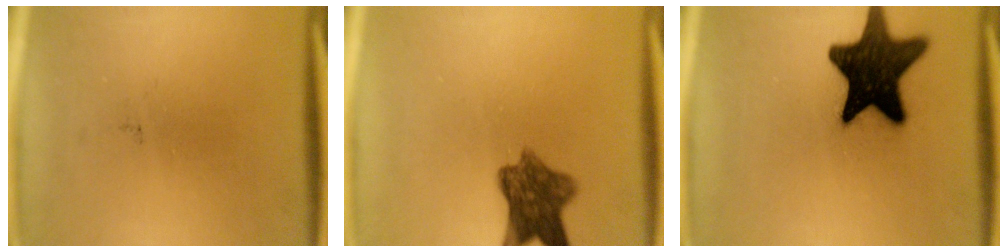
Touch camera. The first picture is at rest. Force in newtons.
{"total": 7.8}
{"total": 18.3}